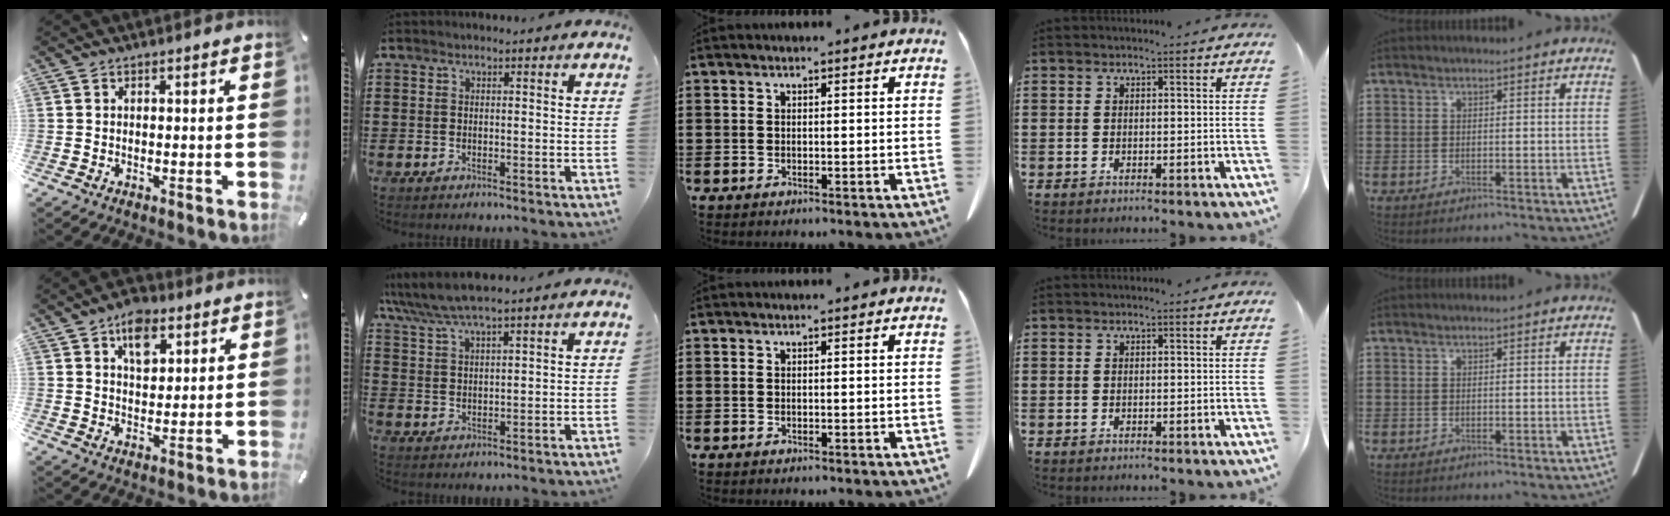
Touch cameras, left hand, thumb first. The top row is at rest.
{"thumb": {"total": 8.0, "force": [4.3, 5.1, 4.4], "torque": [-0.054, -0.015, 0.071]}, "index": {"total": 5.5, "force": [4.7, 0.5, 2.7], "torque": [-0.065, -0.015, 0.084]}}